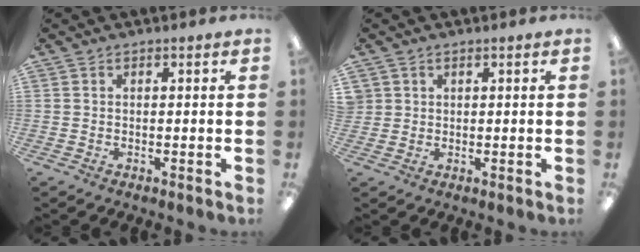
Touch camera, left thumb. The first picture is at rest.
{"total": 1.5, "force": [0.6, 1.4, -0.3], "torque": [0.003, 0.001, 0.011]}